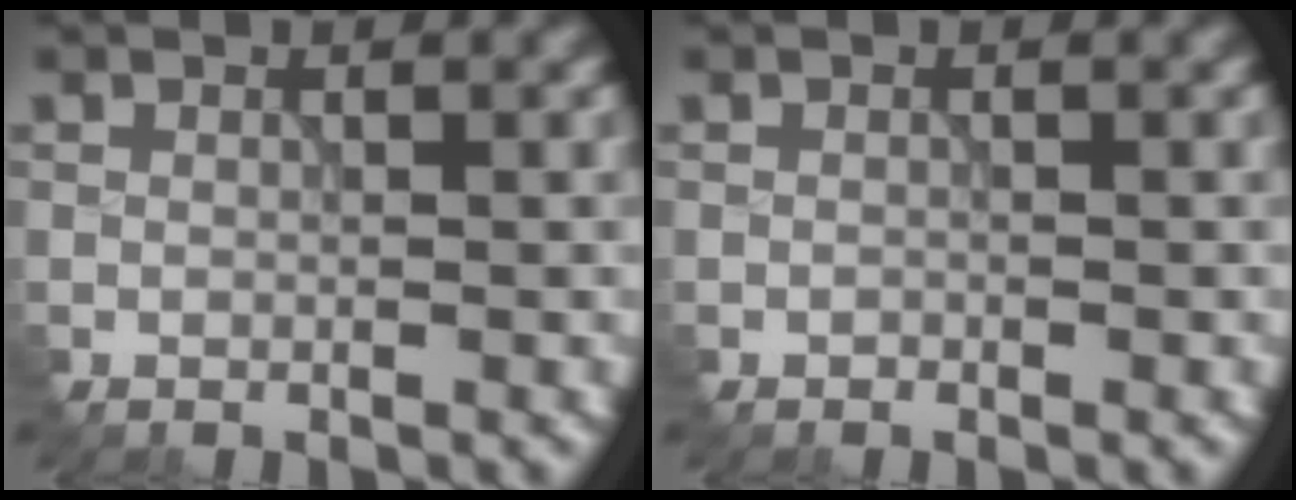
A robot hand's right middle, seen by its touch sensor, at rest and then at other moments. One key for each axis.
{"total": 0.7, "fx": -0.4, "fy": -0.3, "fz": -0.5, "tx": 0.001, "ty": 0.003, "tz": -0.007}